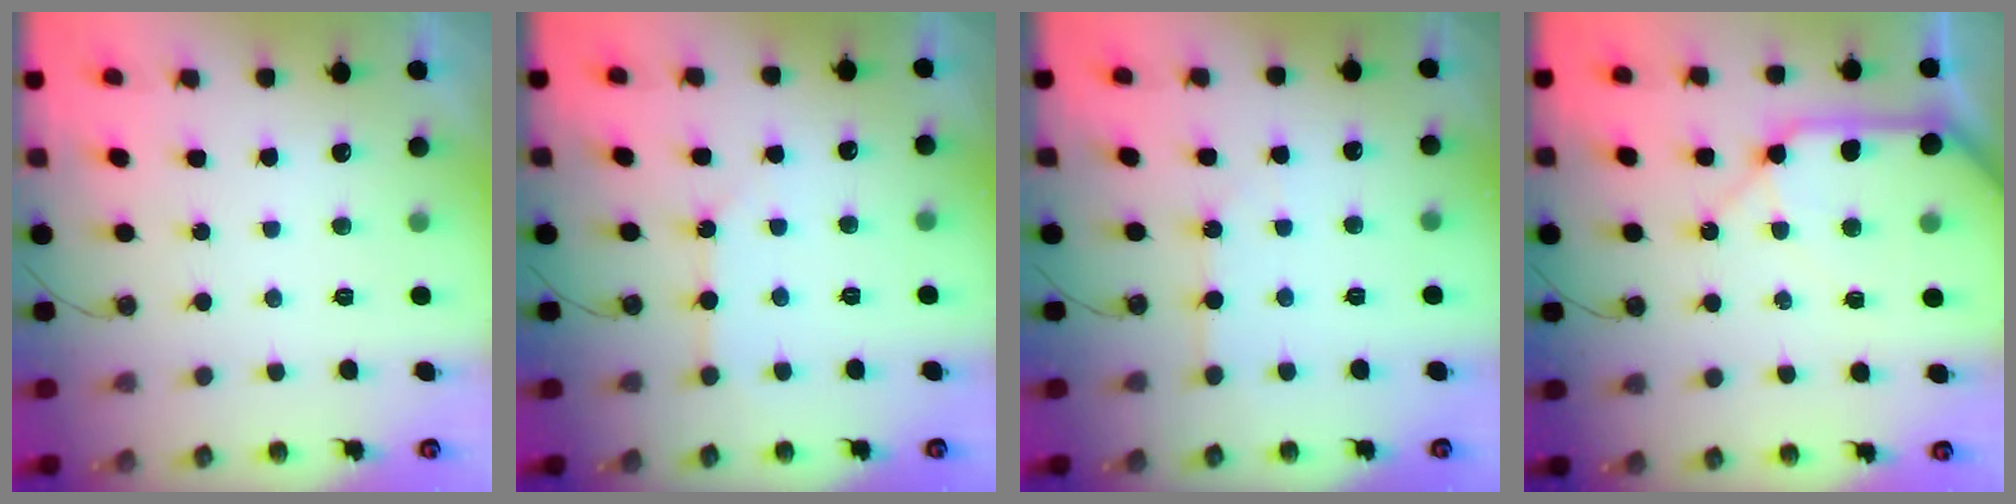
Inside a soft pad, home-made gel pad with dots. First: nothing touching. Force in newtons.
{"total": 2.8, "press": 2.7, "slide": 0.4}
{"total": 3.7, "press": 3.7, "slide": 0.6}
{"total": 11.7, "press": 11.6, "slide": 1.5}